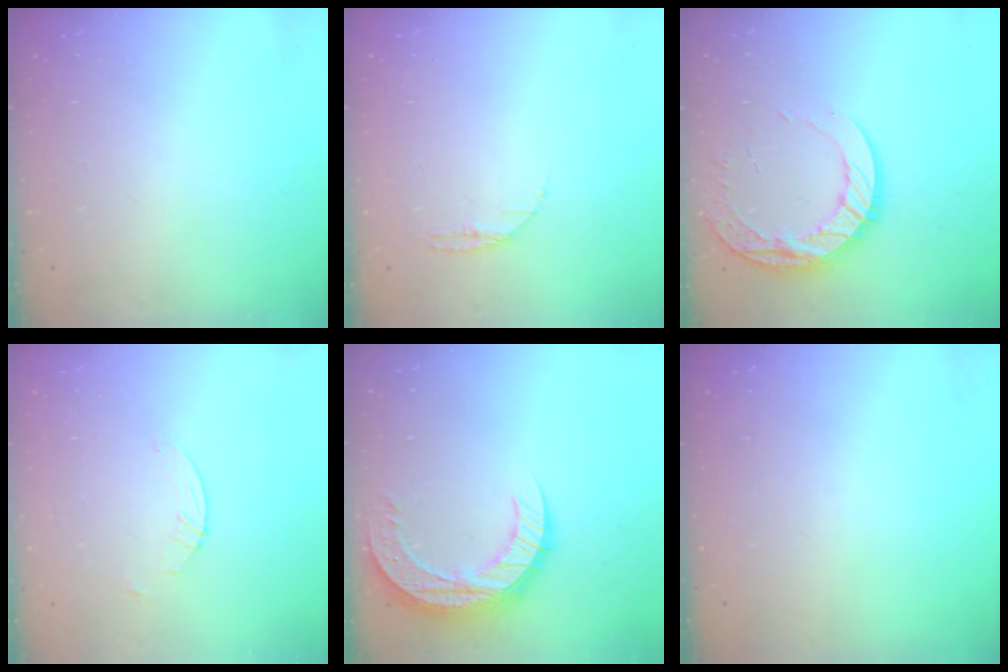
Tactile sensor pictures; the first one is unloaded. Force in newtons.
{"total": 3.4, "press": 3.4, "slide": 0.4}
{"total": 14.7, "press": 14.6, "slide": 1.3}
{"total": 0.8, "press": 0.8, "slide": 0.2}
{"total": 12.8, "press": 12.8, "slide": 0.9}
{"total": 0.0}